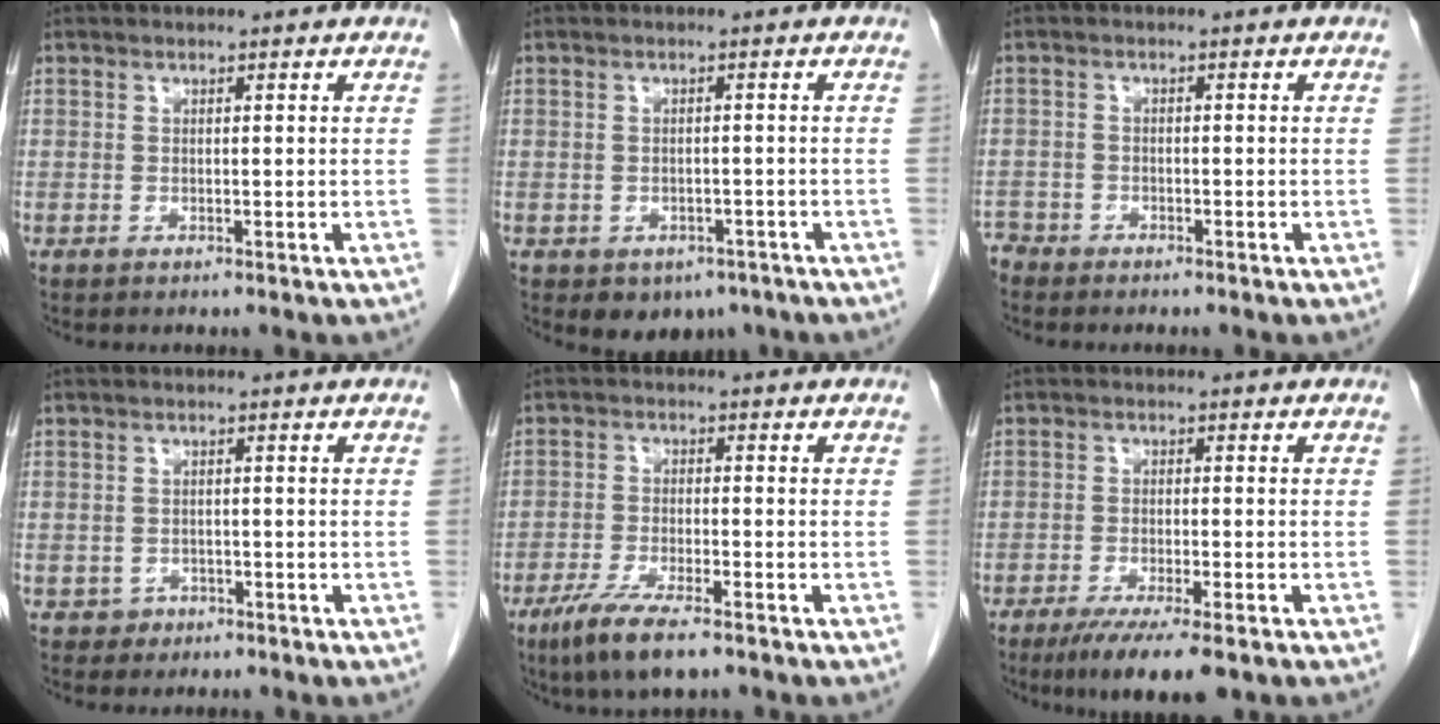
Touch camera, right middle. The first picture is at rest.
{"total": 7.4, "force": [-5.0, 4.6, 2.9], "torque": [-0.028, 0.009, -0.061]}
{"total": 2.8, "force": [-2.6, 0.9, 0.0], "torque": [-0.003, -0.003, -0.050]}
{"total": 1.6, "force": [-0.9, 1.4, -0.1], "torque": [0.005, 0.008, -0.011]}
{"total": 7.7, "force": [-5.2, 1.1, 5.5], "torque": [-0.102, -0.017, -0.088]}
{"total": 8.1, "force": [-5.5, 0.9, 5.9], "torque": [-0.088, -0.018, -0.084]}